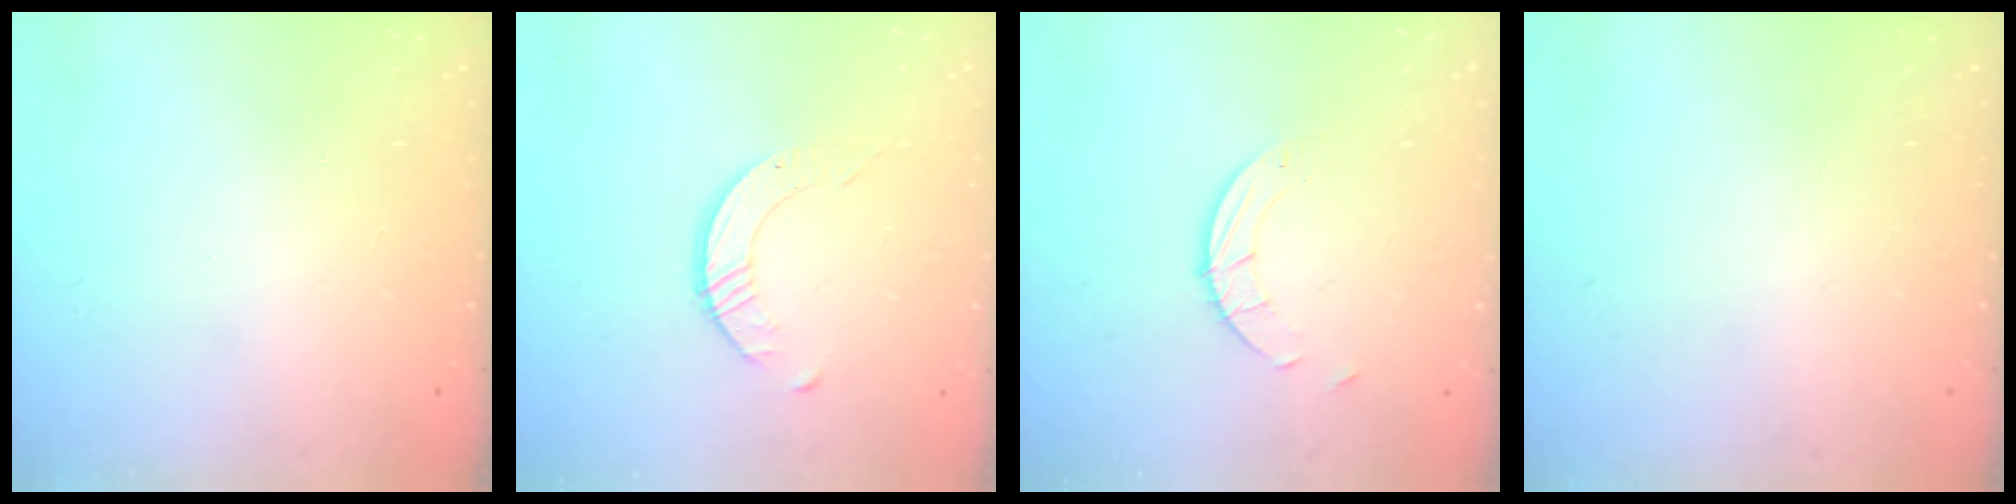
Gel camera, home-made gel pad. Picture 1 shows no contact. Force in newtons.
{"total": 1.6, "press": 1.6, "slide": 0.2}
{"total": 2.5, "press": 2.5, "slide": 0.2}
{"total": 0.0}